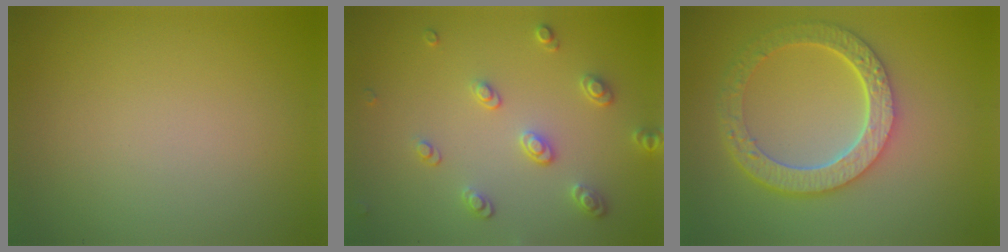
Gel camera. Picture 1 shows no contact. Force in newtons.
{"total": 2.6, "press": 2.5, "slide": 0.8}
{"total": 6.0, "press": 4.4, "slide": 4.1}